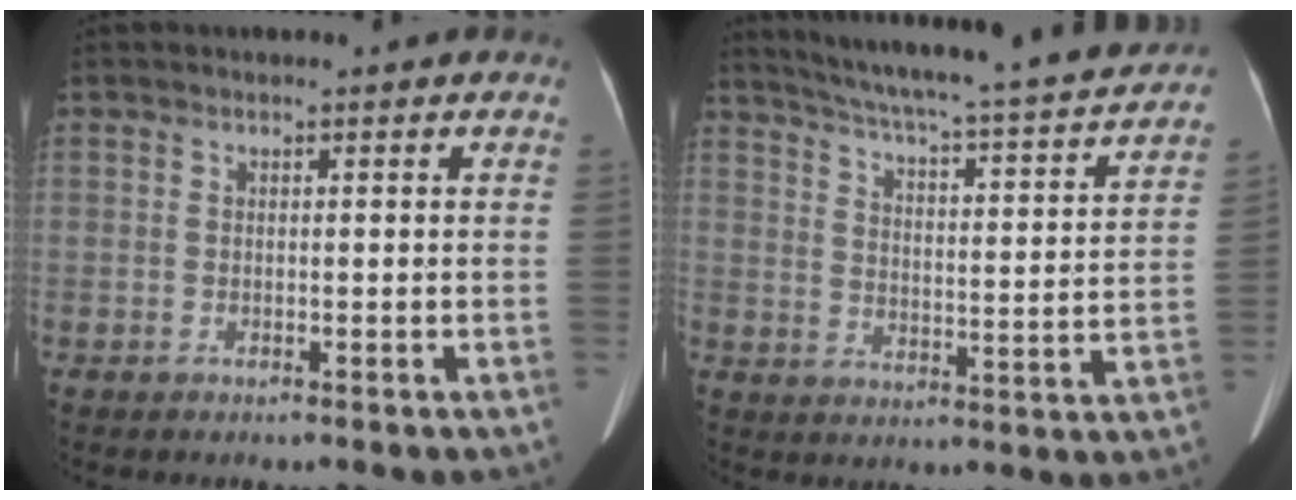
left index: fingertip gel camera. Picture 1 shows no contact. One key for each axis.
{"total": 23.5, "fx": 21.2, "fy": 1.7, "fz": 10.0, "tx": -0.163, "ty": -0.031, "tz": 0.281}